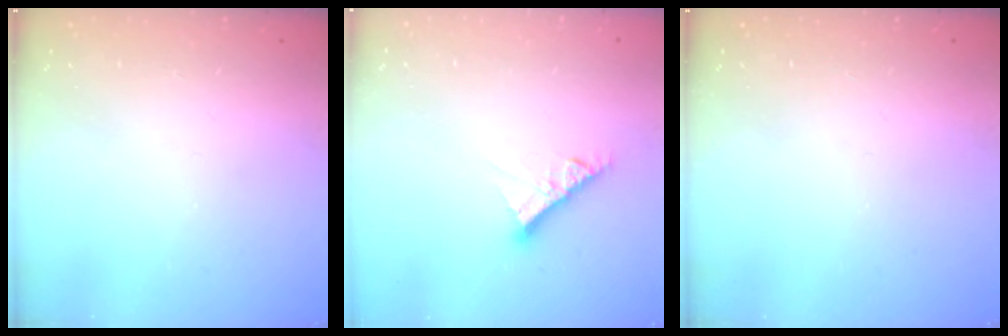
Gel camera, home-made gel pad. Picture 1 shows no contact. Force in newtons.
{"total": 7.7, "press": 7.7, "slide": 0.3}
{"total": 0.0}